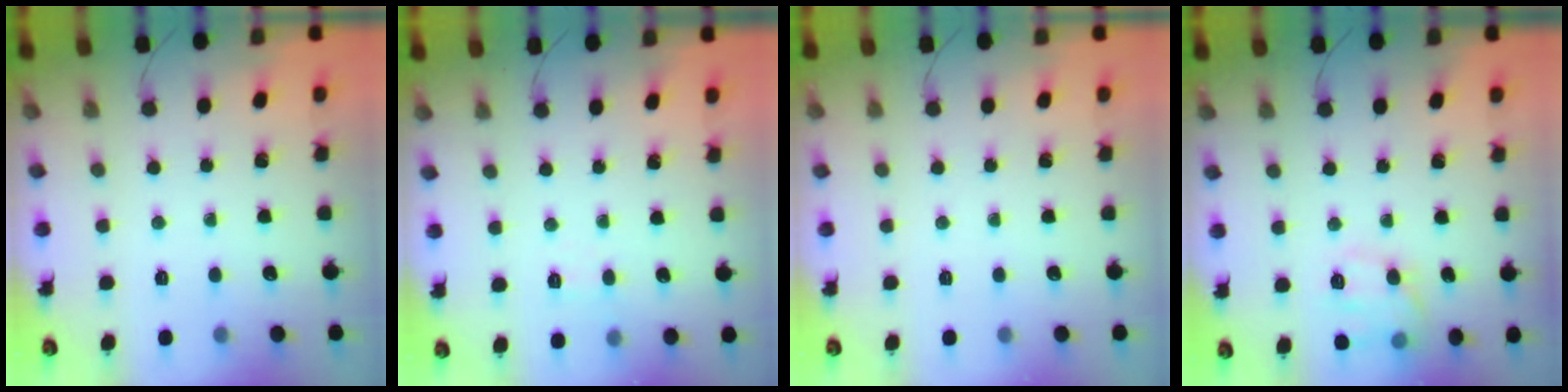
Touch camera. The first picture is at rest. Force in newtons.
{"total": 4.3, "press": 4.2, "slide": 1.2}
{"total": 0.0}
{"total": 11.5, "press": 11.4, "slide": 0.7}